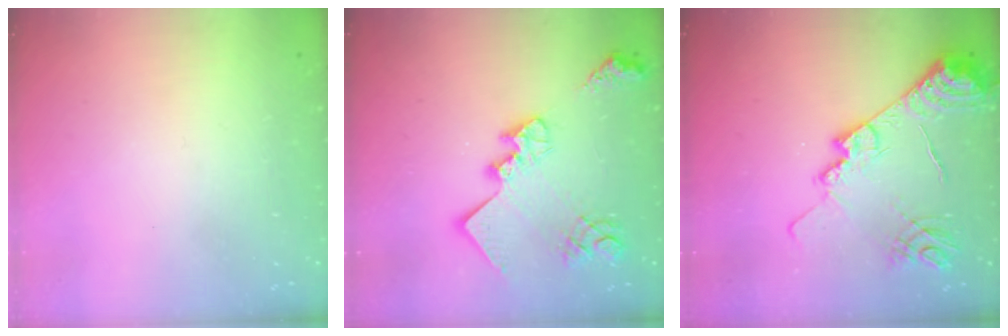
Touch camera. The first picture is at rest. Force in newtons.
{"total": 20.5, "press": 20.5, "slide": 1.1}
{"total": 18.3, "press": 18.2, "slide": 2.0}